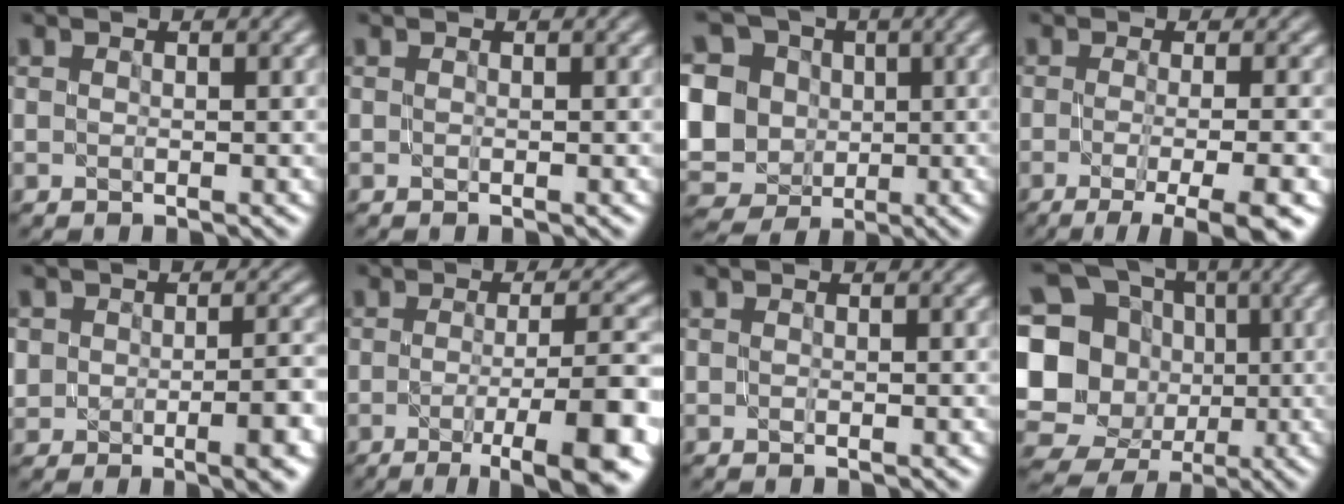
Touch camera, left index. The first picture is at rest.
{"total": 0.0}
{"total": 14.7, "force": [1.9, 13.0, 6.6], "torque": [-0.176, 0.020, 0.008]}
{"total": 8.4, "force": [-3.7, 2.5, 7.2], "torque": [-0.073, -0.013, -0.047]}
{"total": 5.7, "force": [-1.6, 3.3, 4.3], "torque": [-0.056, -0.009, -0.021]}
{"total": 10.5, "force": [-4.1, 2.4, 9.4], "torque": [-0.117, -0.002, -0.055]}
{"total": 0.0}
{"total": 18.7, "force": [-0.5, 17.6, 6.3], "torque": [-0.188, 0.009, -0.036]}